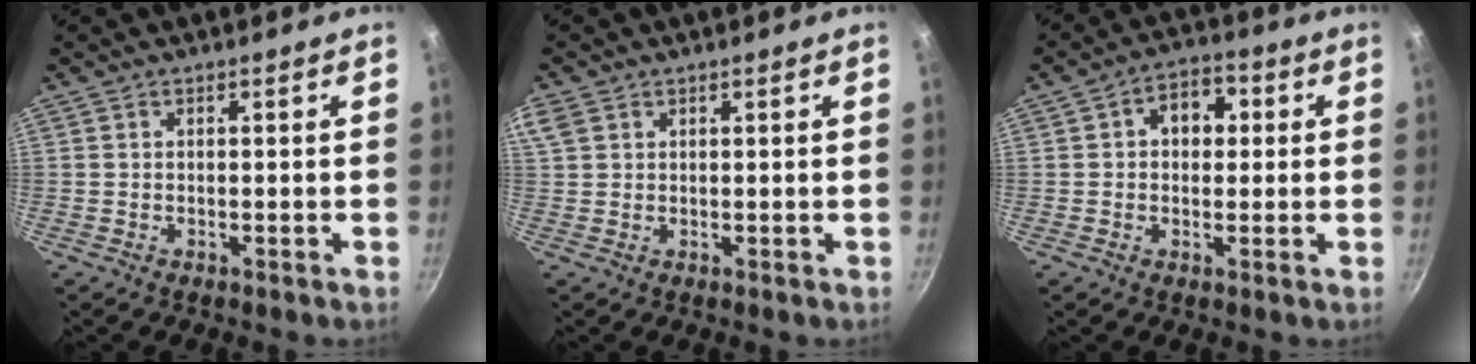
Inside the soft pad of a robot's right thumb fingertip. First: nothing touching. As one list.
[{"total": 5.3, "force": [2.5, 3.8, 2.9], "torque": [-0.064, 0.014, 0.053]}, {"total": 7.1, "force": [1.3, 5.2, 4.7], "torque": [-0.028, 0.014, 0.010]}]